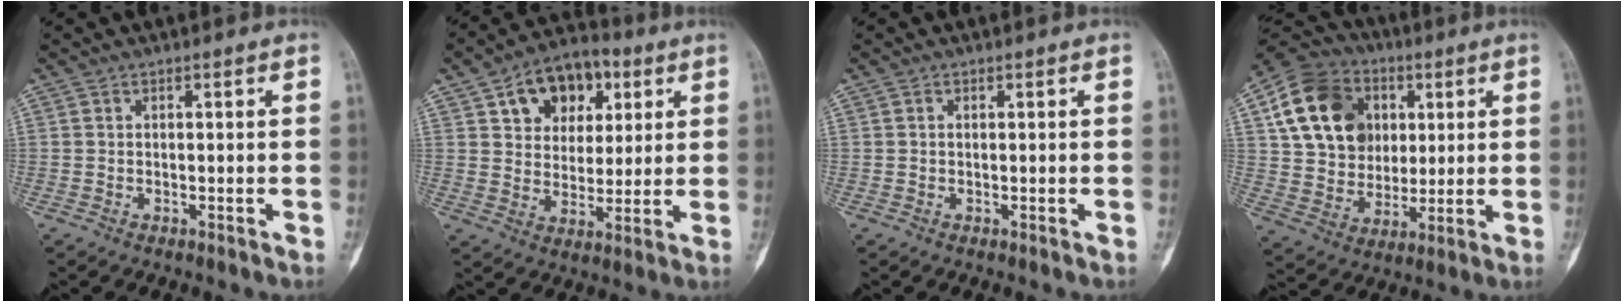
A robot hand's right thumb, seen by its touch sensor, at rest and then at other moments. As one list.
[{"total": 13.6, "force": [5.7, 9.7, 7.8], "torque": [-0.071, -0.005, 0.089]}, {"total": 0.0}, {"total": 18.7, "force": [5.3, 15.0, 9.9], "torque": [-0.154, 0.003, 0.094]}]